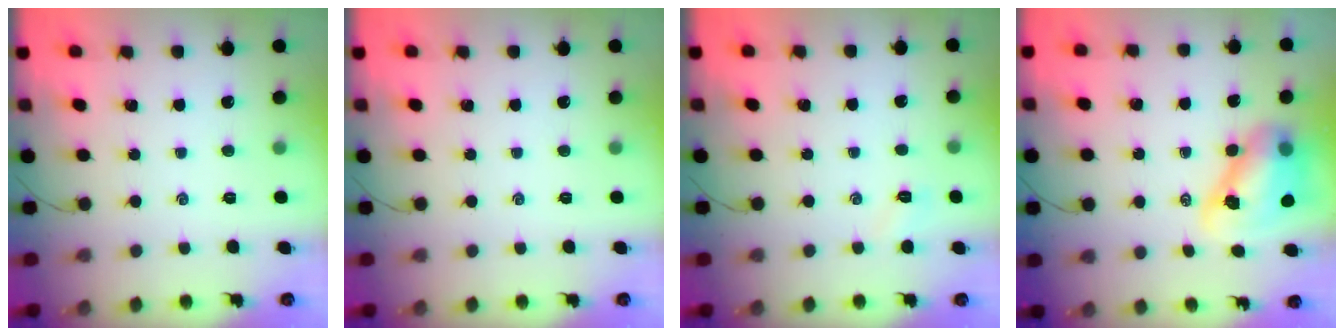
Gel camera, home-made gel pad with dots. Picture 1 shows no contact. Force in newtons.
{"total": 0.0}
{"total": 2.9, "press": 2.8, "slide": 0.8}
{"total": 9.6, "press": 9.2, "slide": 2.8}